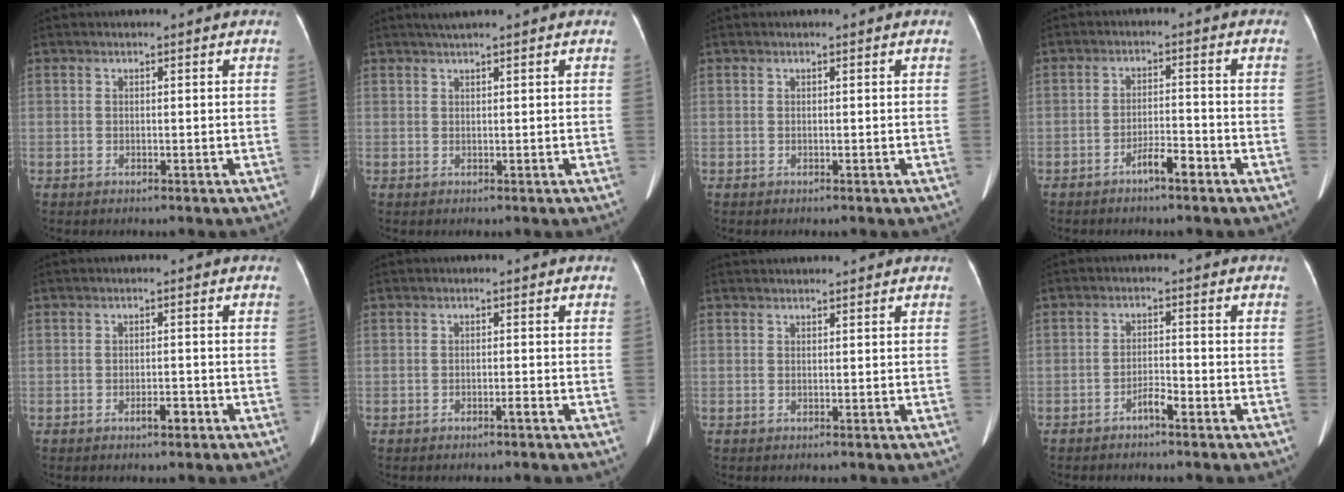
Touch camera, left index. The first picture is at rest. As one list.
[{"total": 1.9, "force": [1.5, -0.2, 1.1], "torque": [-0.015, 0.015, 0.031]}, {"total": 0.0}, {"total": 3.5, "force": [-2.6, 0.5, 2.4], "torque": [-0.039, 0.002, -0.048]}, {"total": 1.9, "force": [-1.2, 0.5, 1.4], "torque": [-0.021, 0.000, -0.020]}, {"total": 0.8, "force": [-0.6, -0.1, 0.4], "torque": [-0.004, 0.002, -0.013]}, {"total": 2.7, "force": [2.6, 0.1, 0.6], "torque": [-0.005, 0.025, 0.038]}, {"total": 2.4, "force": [-1.8, 0.3, 1.5], "torque": [-0.025, 0.002, -0.036]}]